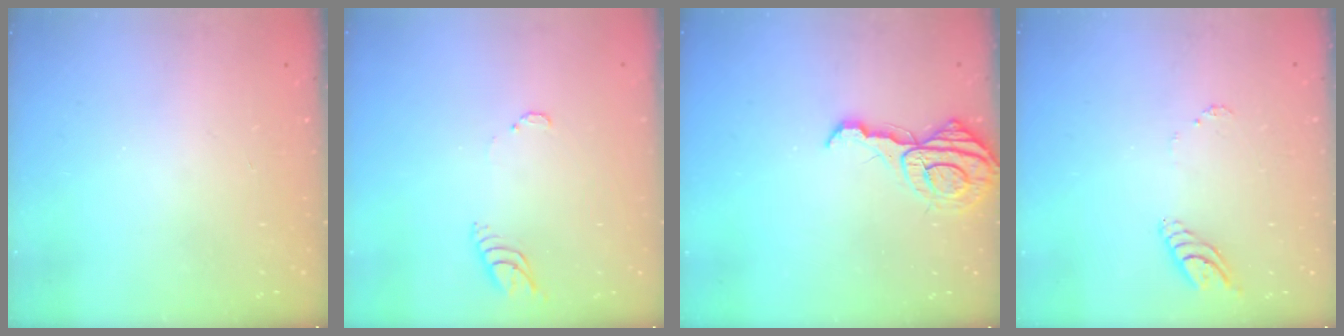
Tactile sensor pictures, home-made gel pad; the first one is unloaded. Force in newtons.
{"total": 3.9, "press": 3.9, "slide": 0.3}
{"total": 11.1, "press": 11.1, "slide": 1.2}
{"total": 6.2, "press": 6.1, "slide": 0.5}